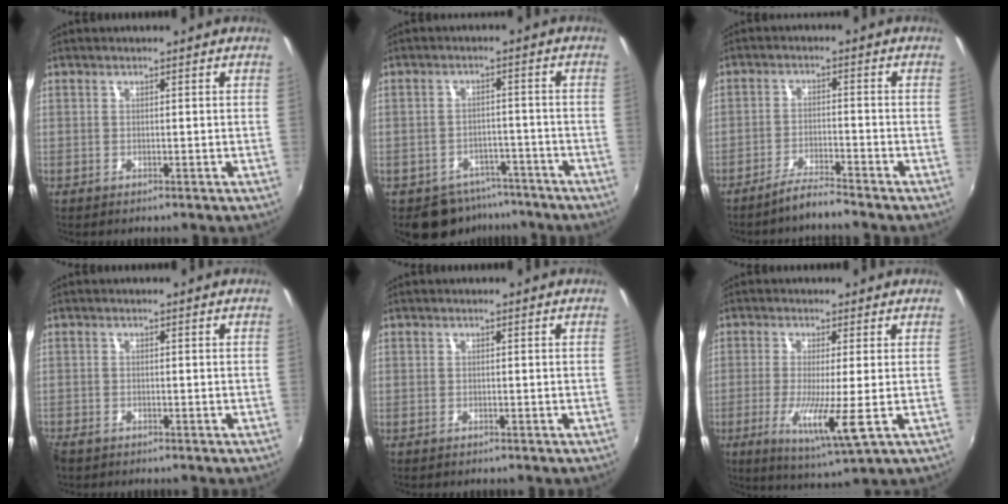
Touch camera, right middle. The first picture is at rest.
{"total": 7.9, "force": [-6.0, 4.9, 1.5], "torque": [-0.034, 0.016, -0.073]}
{"total": 4.3, "force": [-4.0, -0.3, 1.5], "torque": [-0.048, 0.001, -0.074]}
{"total": 2.2, "force": [-1.7, 1.1, 0.8], "torque": [-0.021, -0.009, -0.034]}
{"total": 0.6, "force": [-0.4, 0.4, 0.0], "torque": [0.000, -0.001, -0.009]}
{"total": 8.9, "force": [-2.1, 0.1, 8.6], "torque": [-0.174, -0.026, -0.041]}